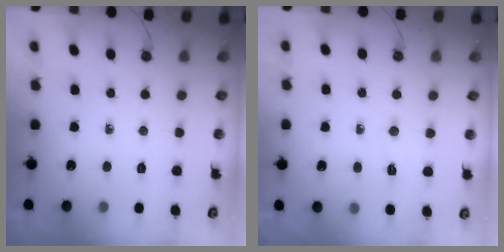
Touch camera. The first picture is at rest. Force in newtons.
{"total": 2.8, "press": 2.7, "slide": 0.5}